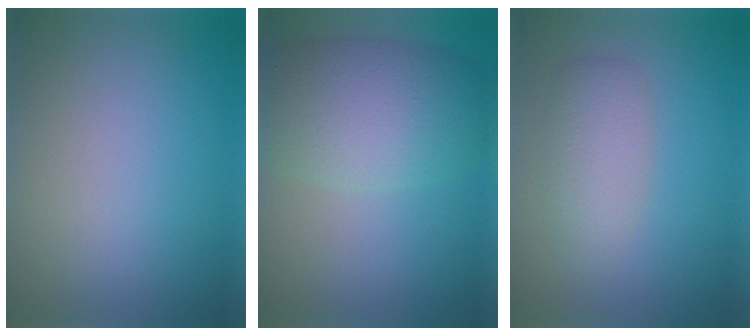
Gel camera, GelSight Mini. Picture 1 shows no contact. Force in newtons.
{"total": 7.2, "press": 7.2, "slide": 0.1}
{"total": 3.0, "press": 3.0, "slide": 0.3}